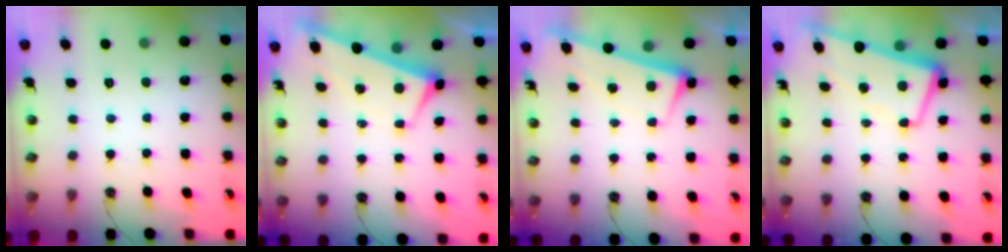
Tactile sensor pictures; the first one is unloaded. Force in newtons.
{"total": 2.9, "press": 2.8, "slide": 0.9}
{"total": 2.5, "press": 2.4, "slide": 0.5}
{"total": 1.8, "press": 1.3, "slide": 1.2}